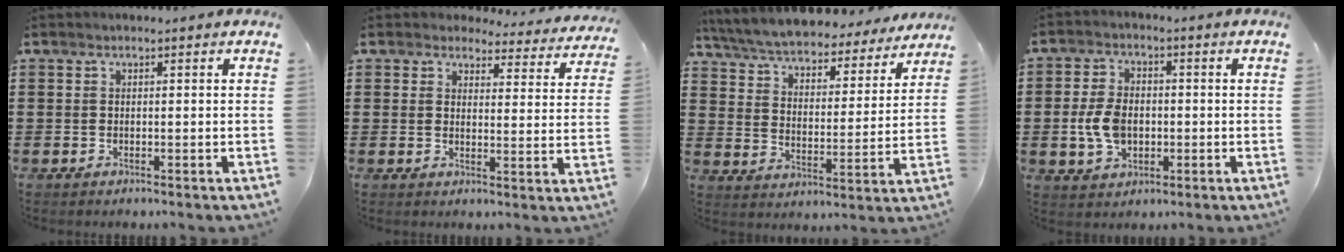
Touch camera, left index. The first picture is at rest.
{"total": 4.0, "force": [3.7, 1.1, 0.8], "torque": [-0.028, -0.021, 0.063]}
{"total": 6.5, "force": [6.3, 0.3, 1.3], "torque": [-0.056, -0.046, 0.108]}
{"total": 6.6, "force": [-0.7, 4.3, 4.9], "torque": [-0.118, 0.003, -0.019]}